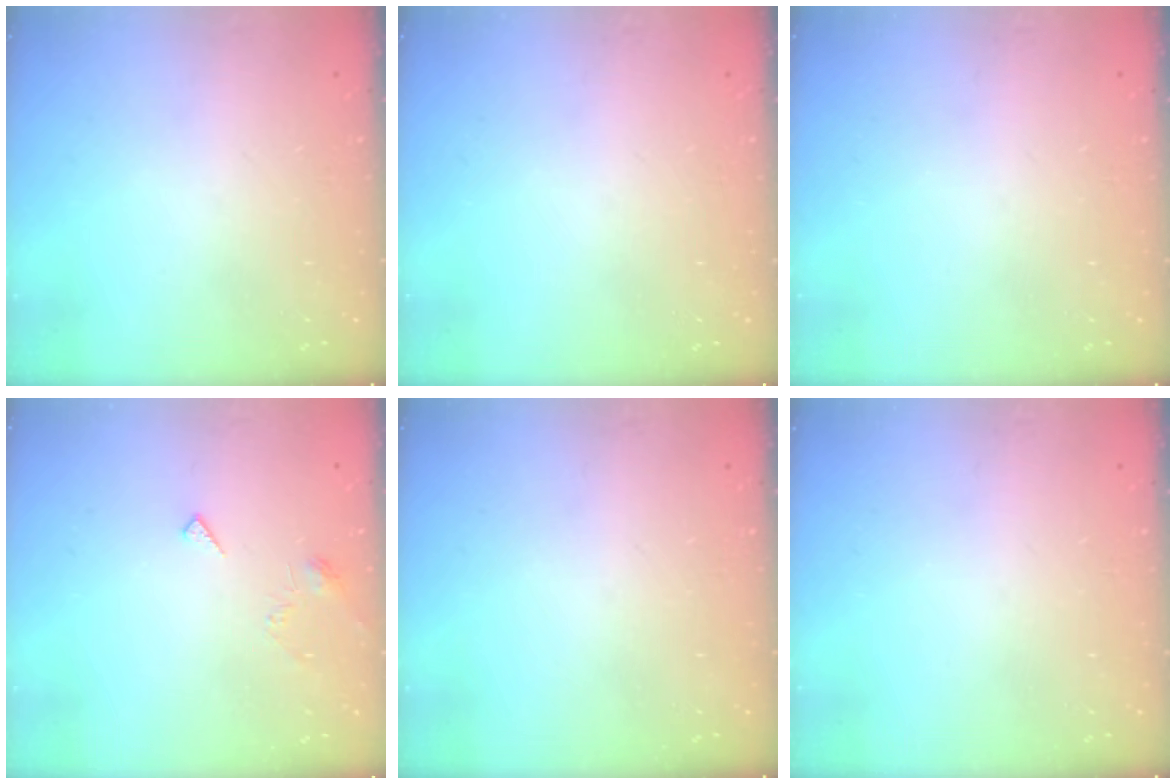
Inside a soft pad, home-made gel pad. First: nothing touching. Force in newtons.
{"total": 0.0}
{"total": 0.0}
{"total": 5.2, "press": 5.2, "slide": 0.5}
{"total": 0.0}
{"total": 0.0}